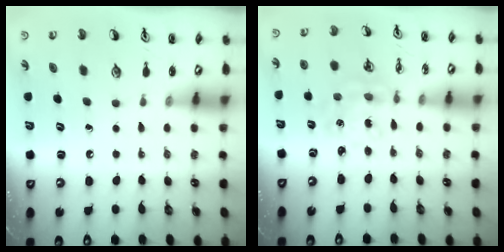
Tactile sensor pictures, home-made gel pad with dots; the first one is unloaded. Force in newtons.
{"total": 1.5, "press": 1.5, "slide": 0.1}